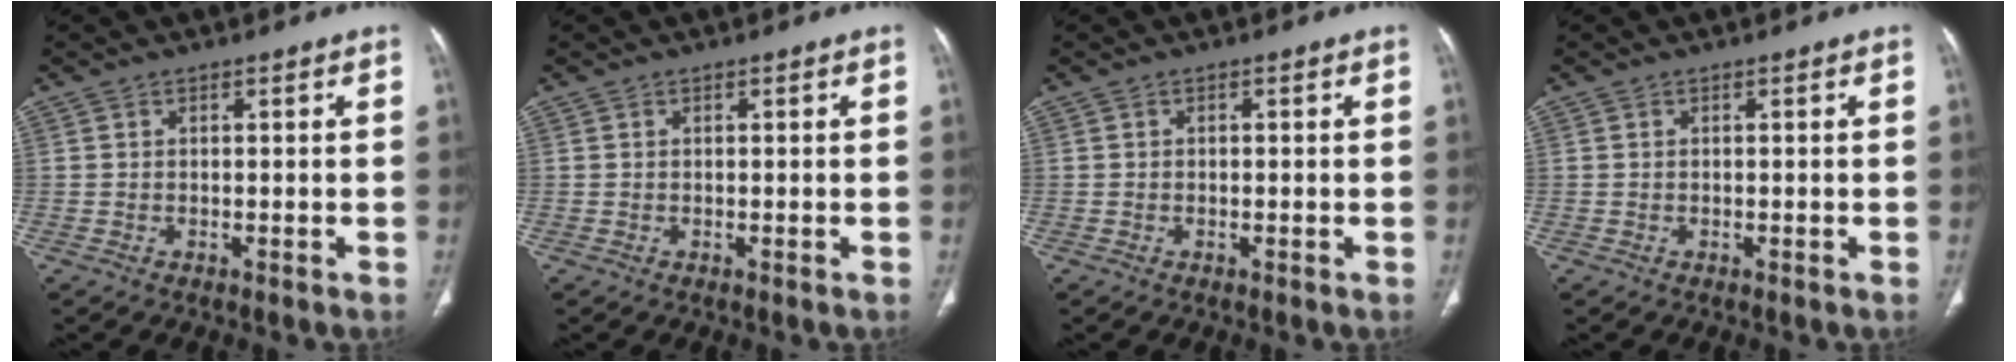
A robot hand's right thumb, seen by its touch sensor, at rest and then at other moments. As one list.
[{"total": 0.0}, {"total": 0.0}, {"total": 0.0}]